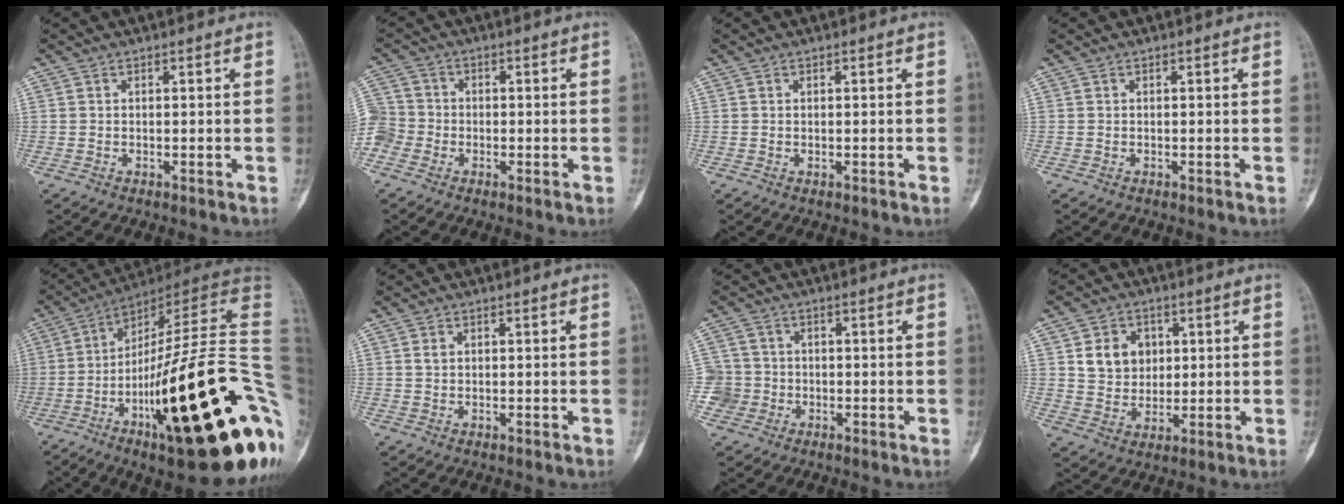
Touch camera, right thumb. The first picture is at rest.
{"total": 8.2, "force": [-2.8, 7.3, 2.6], "torque": [-0.073, 0.023, -0.057]}
{"total": 0.0}
{"total": 0.0}
{"total": 36.4, "force": [-9.6, 7.6, 34.3], "torque": [-0.416, 0.040, -0.150]}
{"total": 1.2, "force": [0.3, 0.9, 0.7], "torque": [-0.013, 0.003, 0.008]}
{"total": 4.8, "force": [-1.2, 4.6, 0.0], "torque": [0.019, 0.015, -0.027]}
{"total": 8.3, "force": [2.3, 7.0, 4.0], "torque": [-0.028, -0.009, 0.046]}